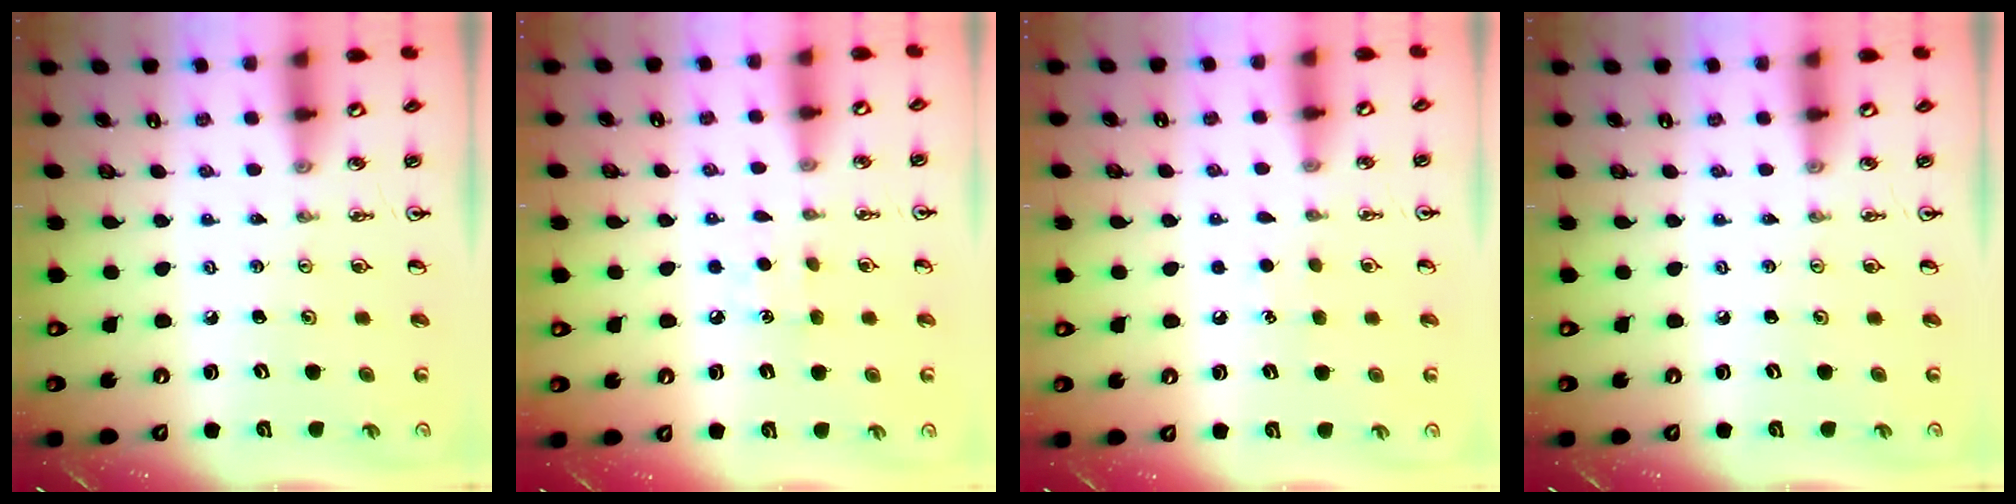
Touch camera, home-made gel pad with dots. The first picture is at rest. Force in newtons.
{"total": 6.2, "press": 6.1, "slide": 0.7}
{"total": 4.9, "press": 4.9, "slide": 0.6}
{"total": 0.0}